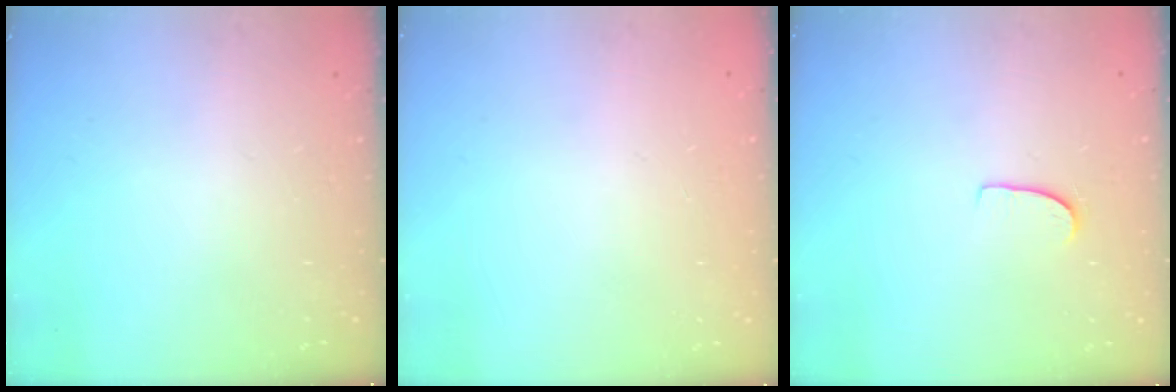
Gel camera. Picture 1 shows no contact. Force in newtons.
{"total": 0.0}
{"total": 5.1, "press": 5.1, "slide": 0.4}